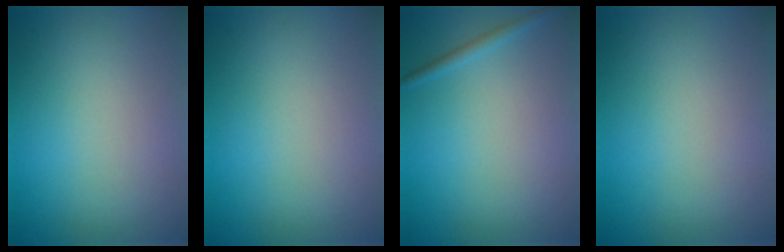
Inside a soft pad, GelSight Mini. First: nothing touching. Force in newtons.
{"total": 0.0}
{"total": 1.0, "press": 1.0, "slide": 0.1}
{"total": 0.0}